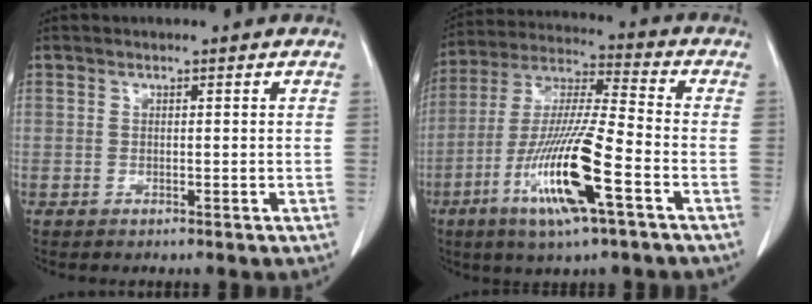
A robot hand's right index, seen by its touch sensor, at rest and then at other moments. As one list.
[{"total": 16.1, "force": [-6.5, 1.0, 14.6], "torque": [-0.296, -0.019, -0.122]}]